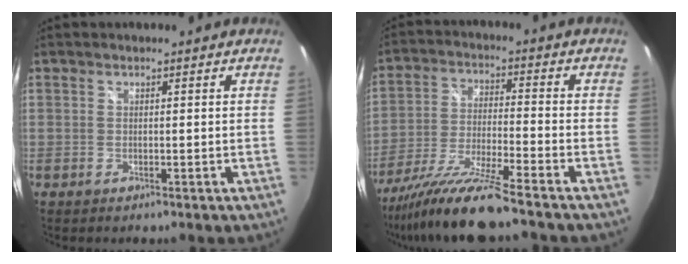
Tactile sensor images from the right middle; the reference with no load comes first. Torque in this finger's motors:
{"motor_torque": [1.09, -1.04, 0.28, 0.21]}